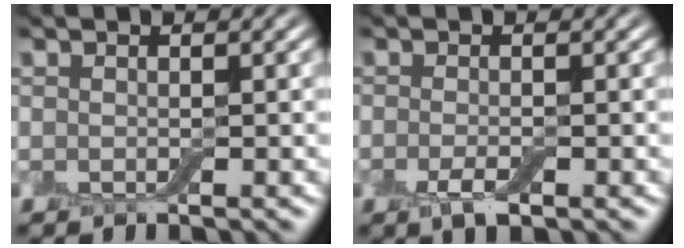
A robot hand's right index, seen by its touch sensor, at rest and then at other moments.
{"total": 1.7, "force": [-0.9, 0.6, 1.3], "torque": [-0.027, -0.003, -0.017]}